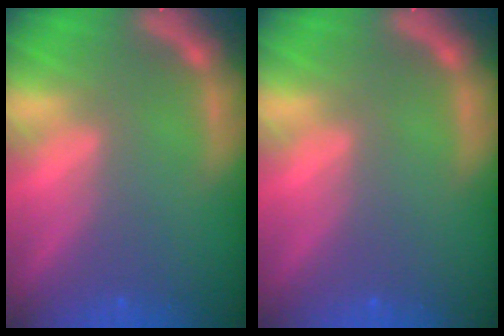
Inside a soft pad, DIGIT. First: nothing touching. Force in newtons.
{"total": 0.0}